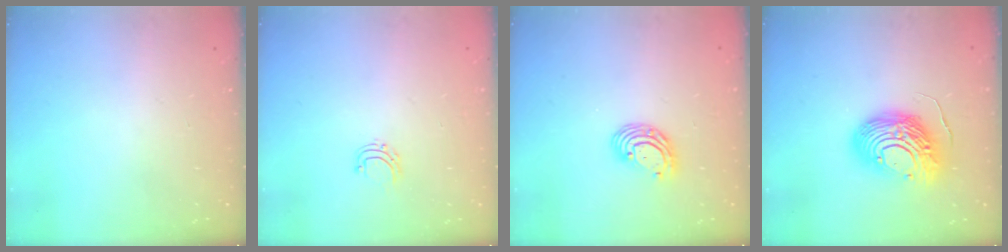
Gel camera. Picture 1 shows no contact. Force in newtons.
{"total": 4.5, "press": 4.5, "slide": 0.3}
{"total": 7.2, "press": 7.1, "slide": 1.6}
{"total": 17.7, "press": 17.6, "slide": 1.6}